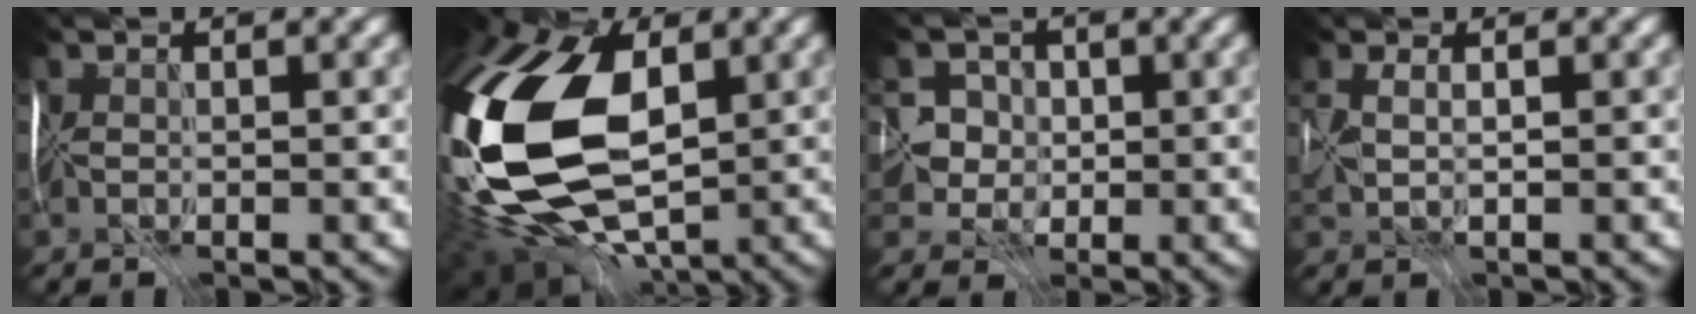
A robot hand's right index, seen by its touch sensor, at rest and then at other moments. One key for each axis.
{"total": 16.4, "fx": 0.0, "fy": 10.3, "fz": 12.8, "tx": -0.279, "ty": -0.017, "tz": 0.003}
{"total": 2.9, "fx": 0.6, "fy": 2.9, "fz": 0.2, "tx": 0.030, "ty": 0.024, "tz": -0.006}
{"total": 1.2, "fx": 1.1, "fy": 0.4, "fz": 0.4, "tx": 0.001, "ty": 0.016, "tz": 0.026}